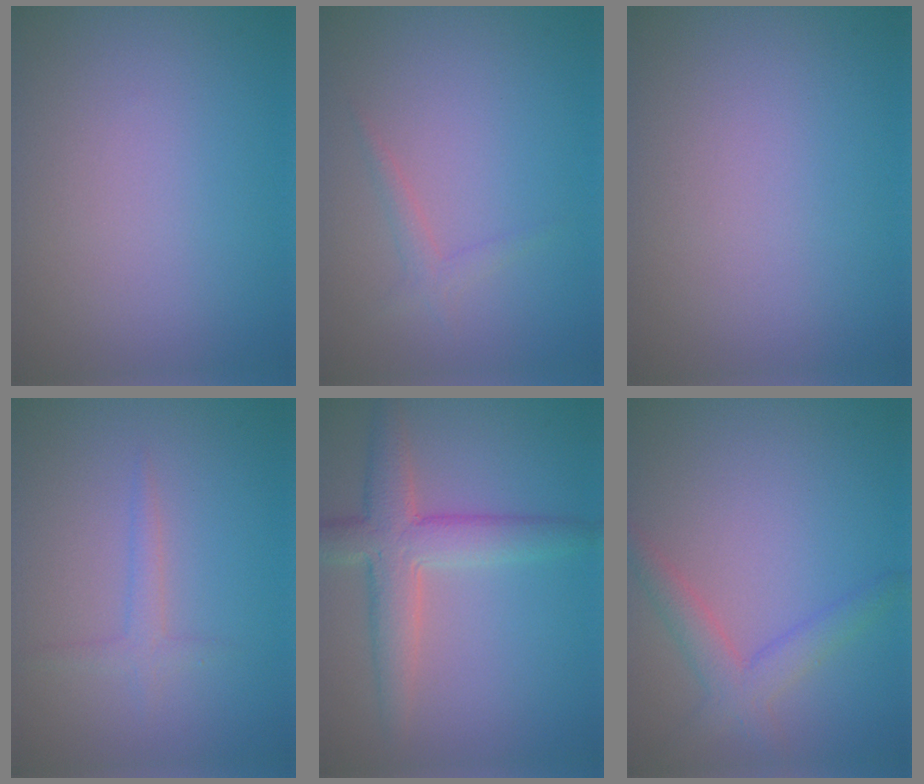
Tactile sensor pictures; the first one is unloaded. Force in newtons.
{"total": 1.2, "press": 1.2, "slide": 0.0}
{"total": 0.0}
{"total": 1.4, "press": 1.4, "slide": 0.1}
{"total": 4.9, "press": 4.9, "slide": 0.4}
{"total": 3.0, "press": 3.0, "slide": 0.1}